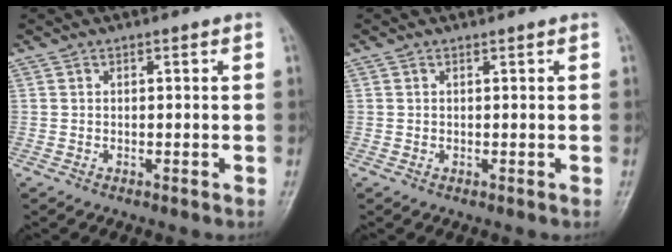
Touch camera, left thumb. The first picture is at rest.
{"total": 0.0}